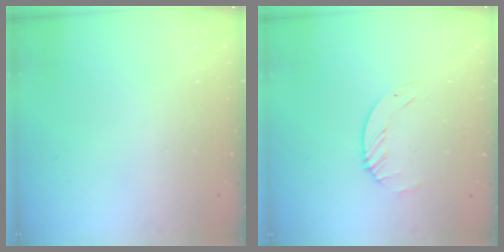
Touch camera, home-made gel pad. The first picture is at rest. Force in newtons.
{"total": 1.7, "press": 1.7, "slide": 0.2}